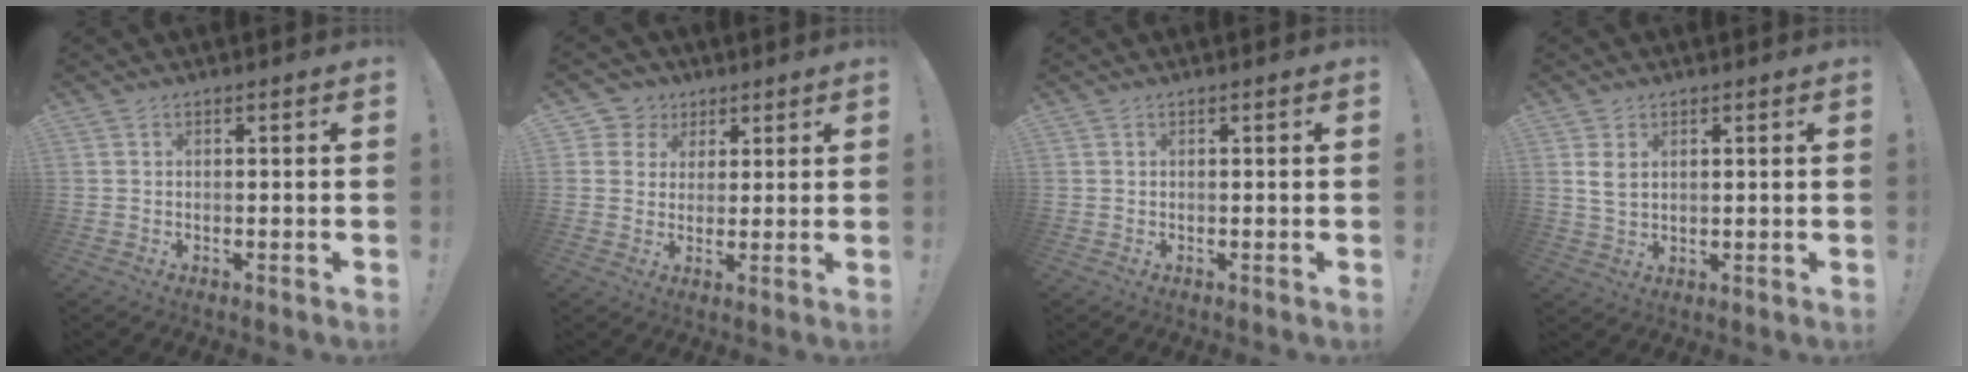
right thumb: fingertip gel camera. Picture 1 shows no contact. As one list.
[{"total": 6.1, "force": [2.2, 5.6, 0.9], "torque": [-0.021, -0.011, 0.045]}, {"total": 0.0}, {"total": 4.3, "force": [1.5, 2.9, 2.9], "torque": [-0.056, -0.001, 0.027]}]